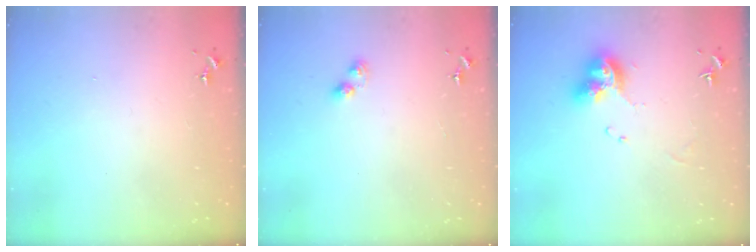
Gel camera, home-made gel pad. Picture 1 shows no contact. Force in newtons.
{"total": 4.0, "press": 4.0, "slide": 0.5}
{"total": 10.9, "press": 10.9, "slide": 0.8}